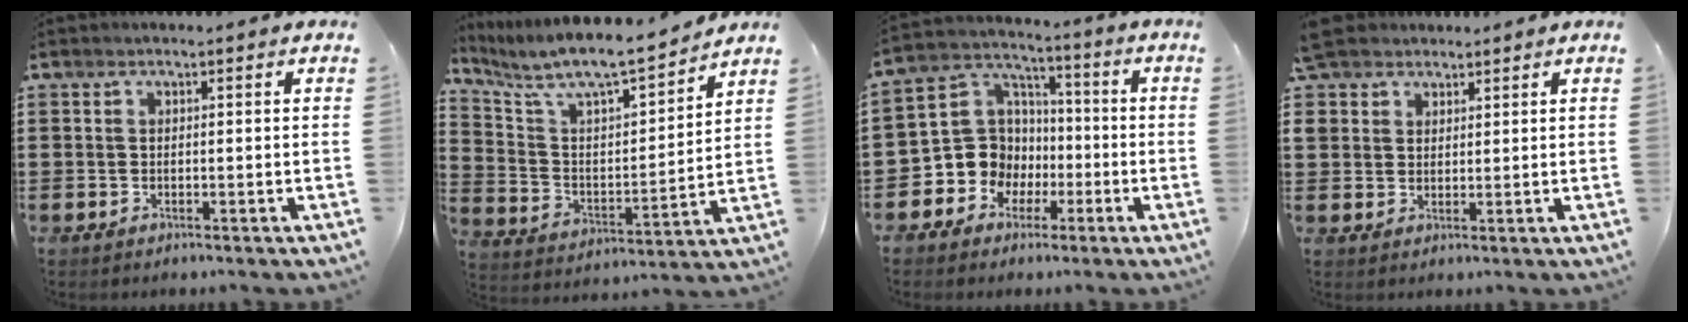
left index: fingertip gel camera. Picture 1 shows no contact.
{"total": 7.7, "force": [6.8, 1.1, 3.5], "torque": [-0.100, -0.050, 0.108]}
{"total": 9.9, "force": [-2.5, 9.1, 2.7], "torque": [-0.113, 0.000, -0.047]}
{"total": 4.4, "force": [3.5, 2.8, 0.3], "torque": [-0.025, 0.003, 0.066]}